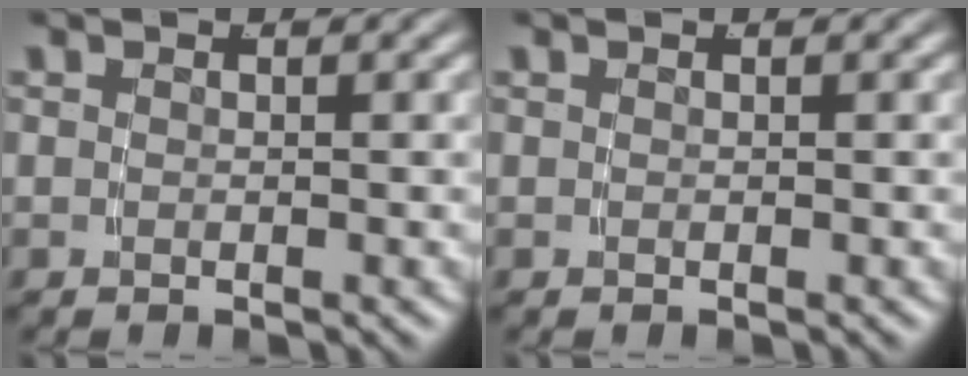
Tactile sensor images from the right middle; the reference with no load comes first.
{"total": 0.0}